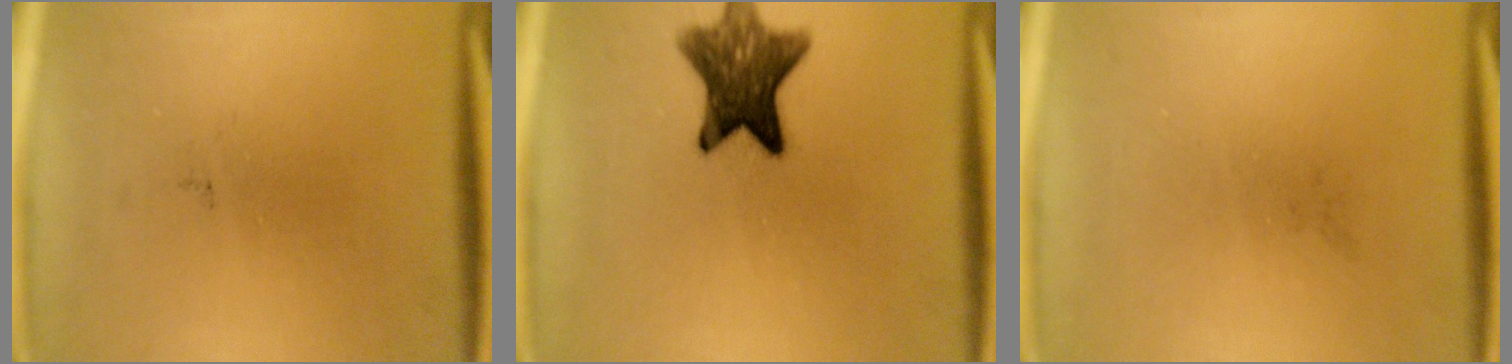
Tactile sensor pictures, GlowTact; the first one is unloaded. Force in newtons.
{"total": 10.0}
{"total": 0.0}